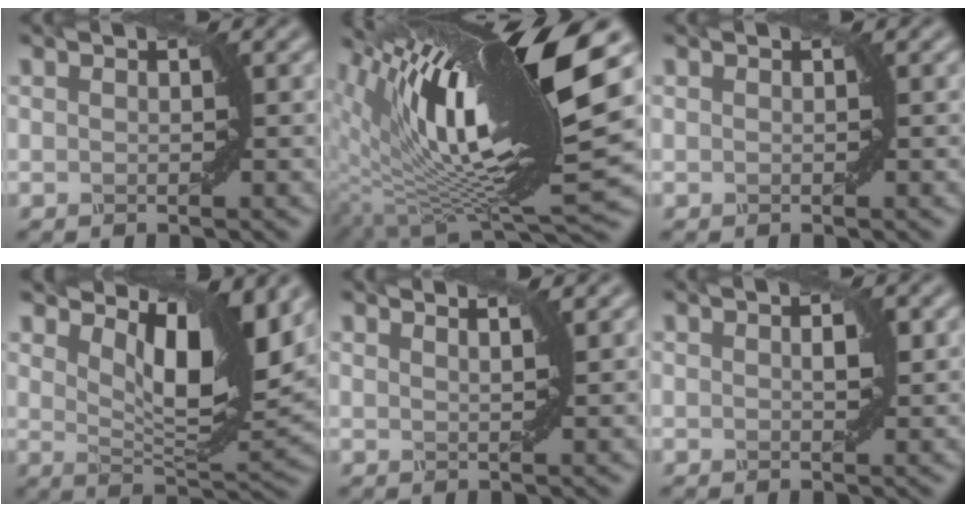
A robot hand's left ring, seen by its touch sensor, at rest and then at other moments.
{"total": 16.5, "force": [4.3, 4.3, 15.4], "torque": [-0.253, -0.002, 0.082]}
{"total": 0.0}
{"total": 7.8, "force": [3.7, 2.7, 6.3], "torque": [-0.107, -0.011, 0.066]}
{"total": 2.1, "force": [1.6, 0.9, 1.2], "torque": [0.005, 0.002, -0.005]}
{"total": 1.1, "force": [0.1, 0.5, 0.9], "torque": [-0.015, -0.001, 0.004]}